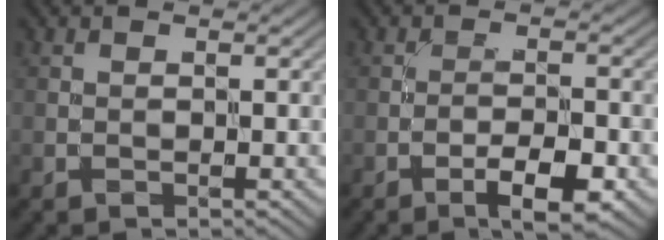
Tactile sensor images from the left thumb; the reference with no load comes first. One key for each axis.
{"total": 4.7, "fx": -2.6, "fy": 1.3, "fz": 3.6, "tx": -0.060, "ty": 0.008, "tz": -0.041}